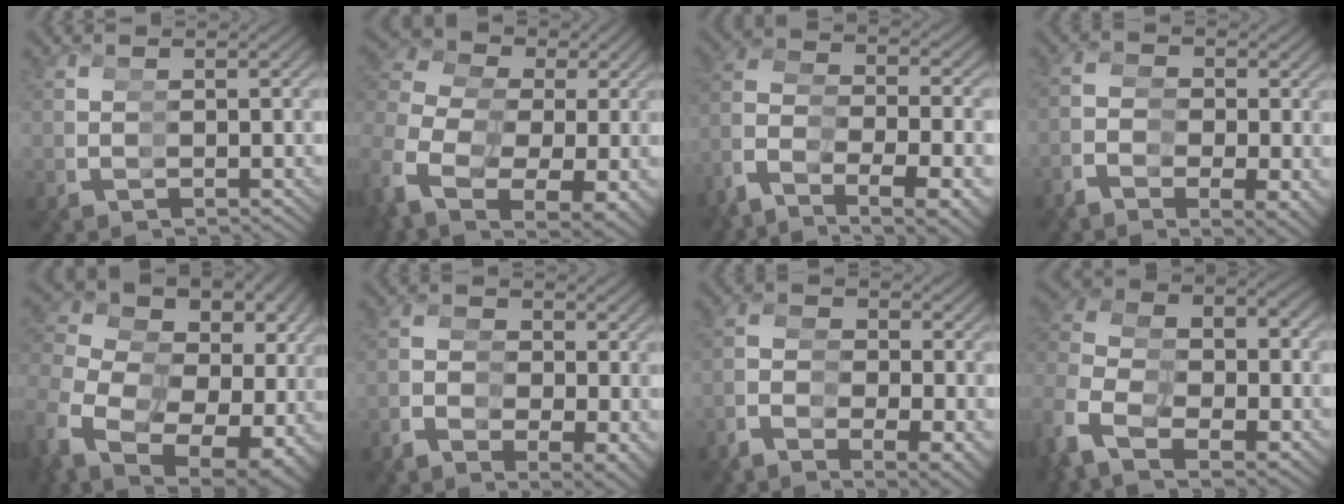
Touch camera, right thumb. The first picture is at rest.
{"total": 11.1, "force": [3.1, 8.1, 7.0], "torque": [-0.126, 0.014, 0.049]}
{"total": 8.9, "force": [-0.1, 7.8, 4.3], "torque": [-0.131, -0.006, 0.005]}
{"total": 3.1, "force": [-0.4, 2.0, 2.3], "torque": [-0.036, 0.008, -0.003]}
{"total": 12.9, "force": [2.9, 9.2, 8.6], "torque": [-0.145, 0.009, 0.048]}
{"total": 2.1, "force": [-0.2, 1.3, 1.6], "torque": [-0.020, 0.010, -0.001]}
{"total": 3.7, "force": [-0.6, 2.6, 2.6], "torque": [-0.053, 0.005, -0.003]}
{"total": 8.3, "force": [2.0, 6.4, 4.8], "torque": [-0.110, 0.018, 0.029]}